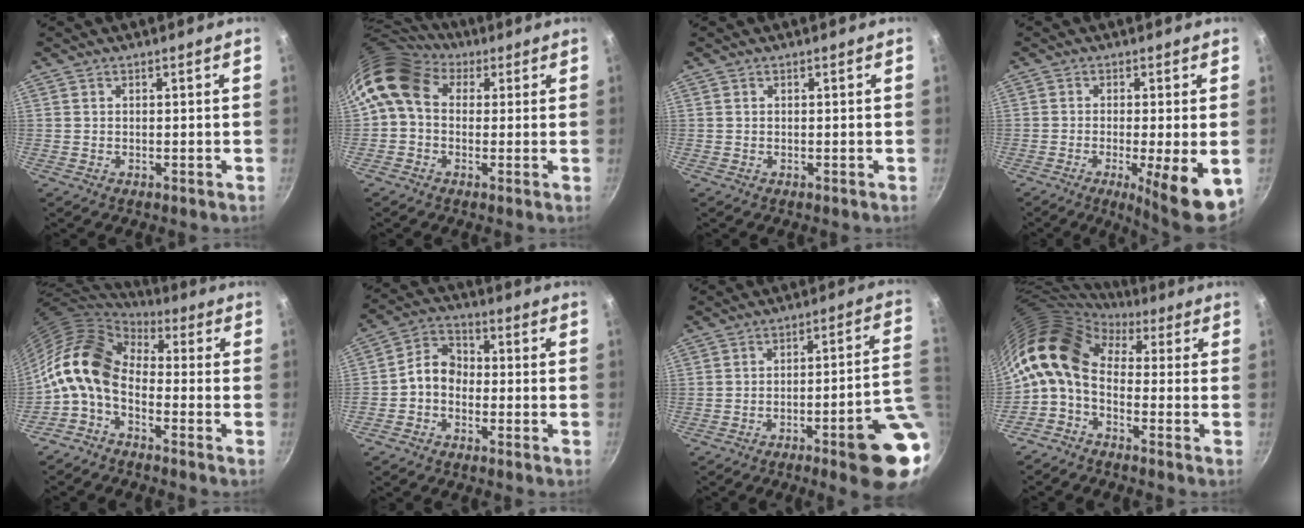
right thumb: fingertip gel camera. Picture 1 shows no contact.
{"total": 10.5, "force": [2.7, 8.2, 6.0], "torque": [-0.098, 0.012, 0.025]}
{"total": 0.0}
{"total": 10.5, "force": [-2.8, 1.7, 10.0], "torque": [-0.142, -0.006, -0.036]}
{"total": 13.2, "force": [-2.1, 8.2, 10.1], "torque": [-0.180, 0.036, -0.061]}
{"total": 6.2, "force": [-1.7, 4.8, 3.5], "torque": [-0.046, 0.033, -0.049]}
{"total": 14.8, "force": [-4.5, 2.3, 14.0], "torque": [-0.157, 0.029, -0.057]}
{"total": 12.6, "force": [1.1, 7.7, 9.9], "torque": [-0.184, 0.022, -0.001]}